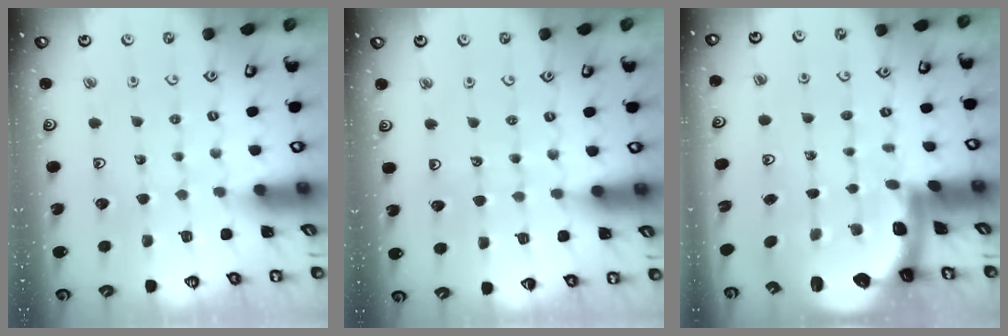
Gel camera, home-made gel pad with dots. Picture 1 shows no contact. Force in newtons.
{"total": 4.3, "press": 4.3, "slide": 0.3}
{"total": 2.8, "press": 2.5, "slide": 1.4}